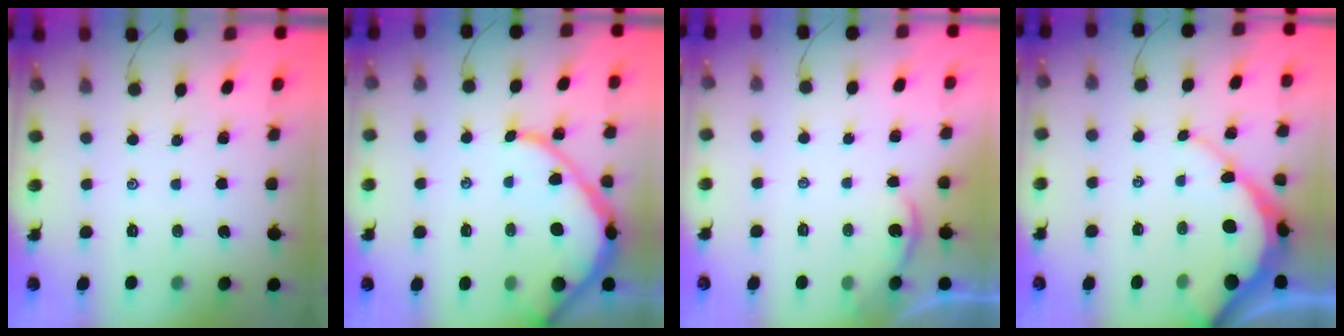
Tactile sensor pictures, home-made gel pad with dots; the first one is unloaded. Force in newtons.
{"total": 10.3, "press": 10.2, "slide": 1.1}
{"total": 1.5, "press": 1.5, "slide": 0.2}
{"total": 8.8, "press": 8.7, "slide": 0.6}